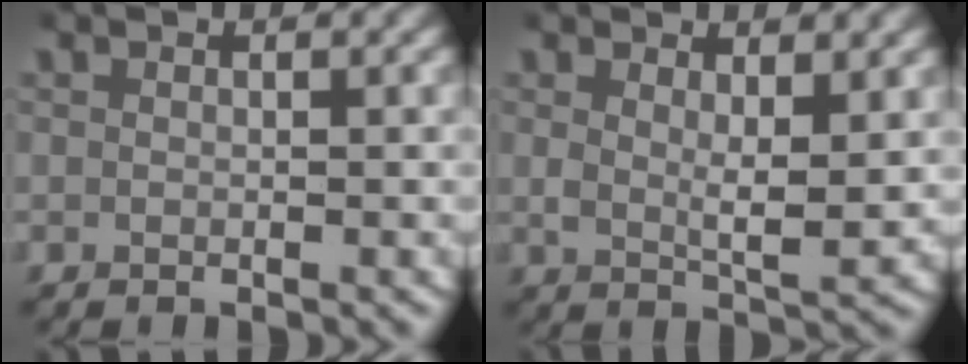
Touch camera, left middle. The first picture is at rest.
{"total": 2.6, "force": [1.4, 0.6, 2.1], "torque": [-0.040, -0.017, 0.029]}